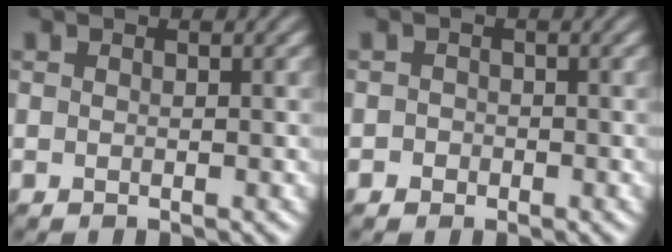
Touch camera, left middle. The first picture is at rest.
{"total": 0.9, "force": [-0.7, 0.5, -0.2], "torque": [0.019, 0.003, -0.016]}